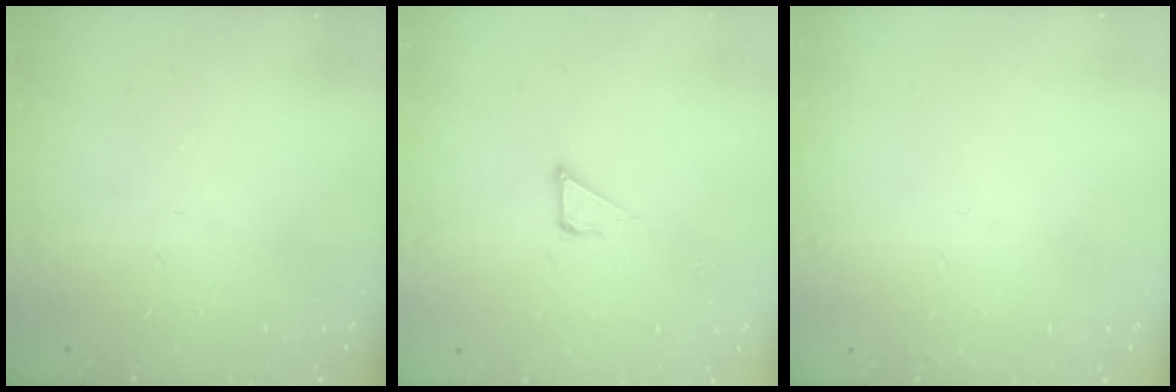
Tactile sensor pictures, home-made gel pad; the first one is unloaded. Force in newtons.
{"total": 3.3, "press": 3.3, "slide": 0.2}
{"total": 1.6, "press": 1.5, "slide": 0.1}